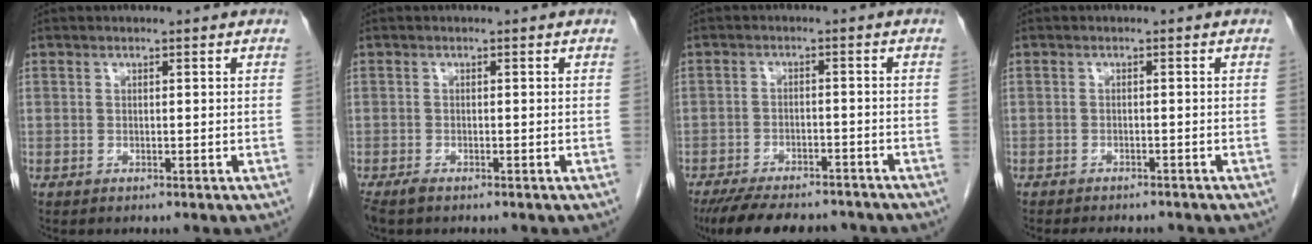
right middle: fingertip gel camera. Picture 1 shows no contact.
{"total": 2.1, "force": [-1.6, 0.6, 1.2], "torque": [-0.026, -0.007, -0.028]}
{"total": 14.3, "force": [-12.3, 4.1, 5.9], "torque": [-0.120, -0.010, -0.171]}
{"total": 5.7, "force": [-5.1, 1.6, 2.0], "torque": [-0.026, -0.004, -0.065]}